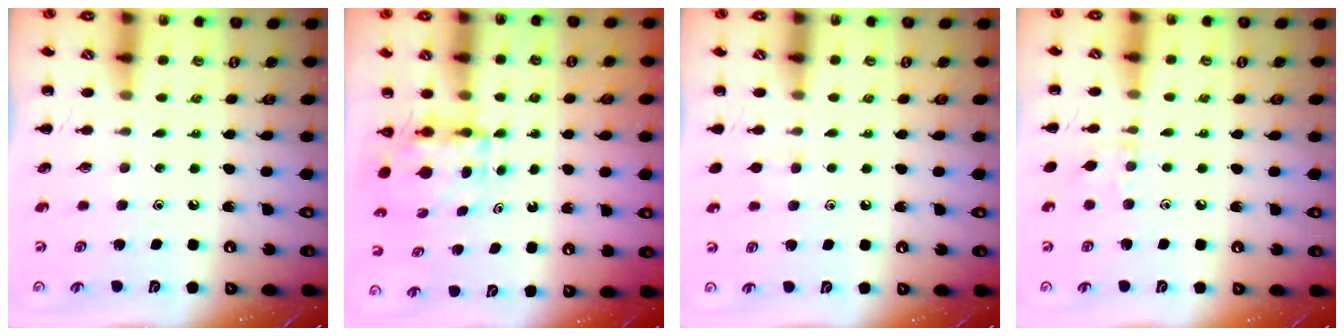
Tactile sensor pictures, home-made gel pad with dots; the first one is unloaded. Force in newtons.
{"total": 3.9, "press": 3.9, "slide": 0.3}
{"total": 3.2, "press": 2.9, "slide": 1.3}
{"total": 5.2, "press": 5.0, "slide": 1.3}